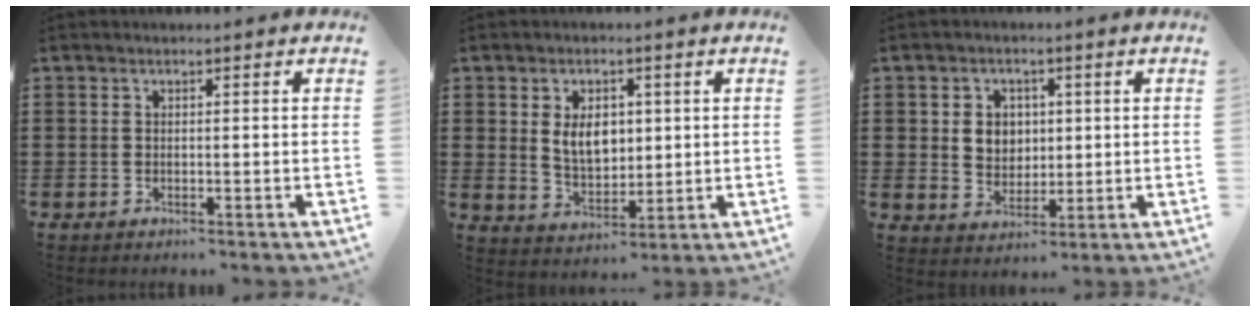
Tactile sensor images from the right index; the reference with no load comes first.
{"total": 6.0, "force": [1.3, 3.9, 4.3], "torque": [-0.080, 0.008, 0.018]}
{"total": 4.4, "force": [1.0, 3.9, 1.7], "torque": [-0.042, 0.011, 0.013]}